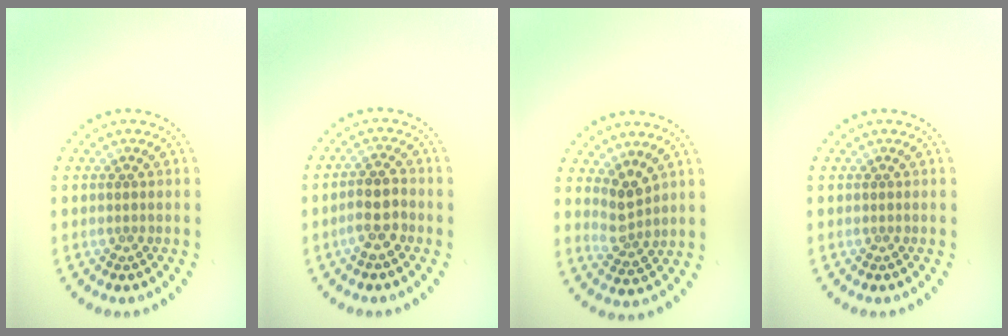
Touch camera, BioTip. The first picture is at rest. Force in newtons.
{"total": 2.8, "press": 2.6, "slide": 0.9}
{"total": 2.5, "press": 2.0, "slide": 1.5}
{"total": 0.0}